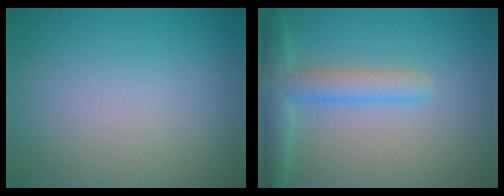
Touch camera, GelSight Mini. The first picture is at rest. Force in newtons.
{"total": 4.0, "press": 4.0, "slide": 0.2}